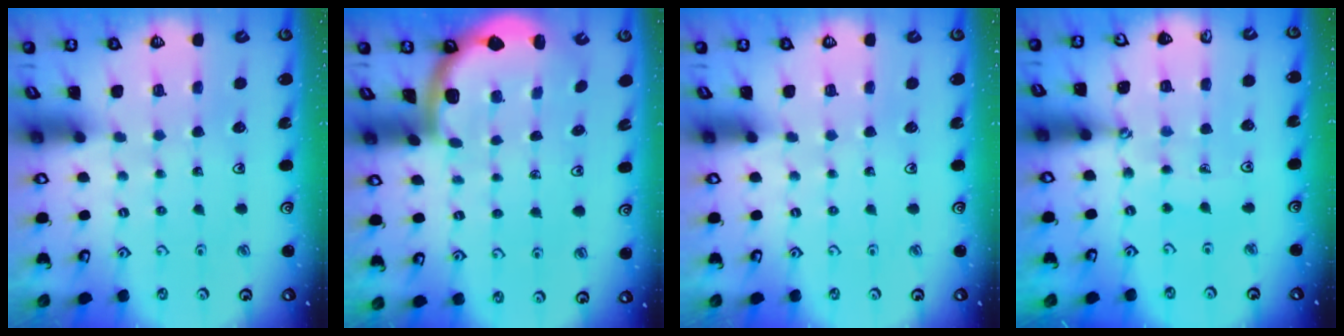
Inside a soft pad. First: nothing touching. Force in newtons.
{"total": 1.7, "press": 1.7, "slide": 0.2}
{"total": 0.0}
{"total": 3.6, "press": 3.3, "slide": 1.3}